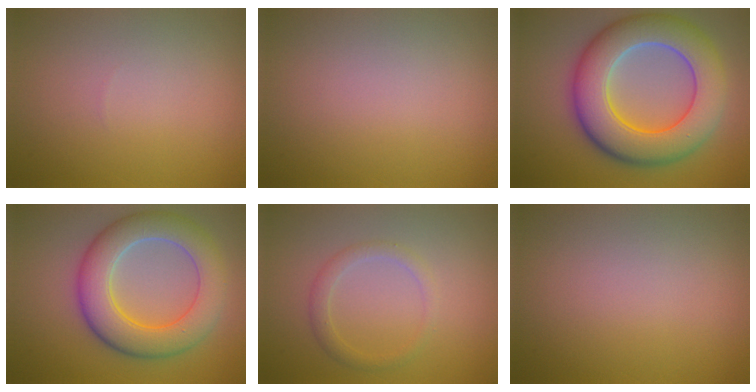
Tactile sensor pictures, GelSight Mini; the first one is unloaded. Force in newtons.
{"total": 0.0}
{"total": 10.6, "press": 10.5, "slide": 0.6}
{"total": 7.6, "press": 7.6, "slide": 0.2}
{"total": 1.7, "press": 1.7, "slide": 0.0}
{"total": 0.0}